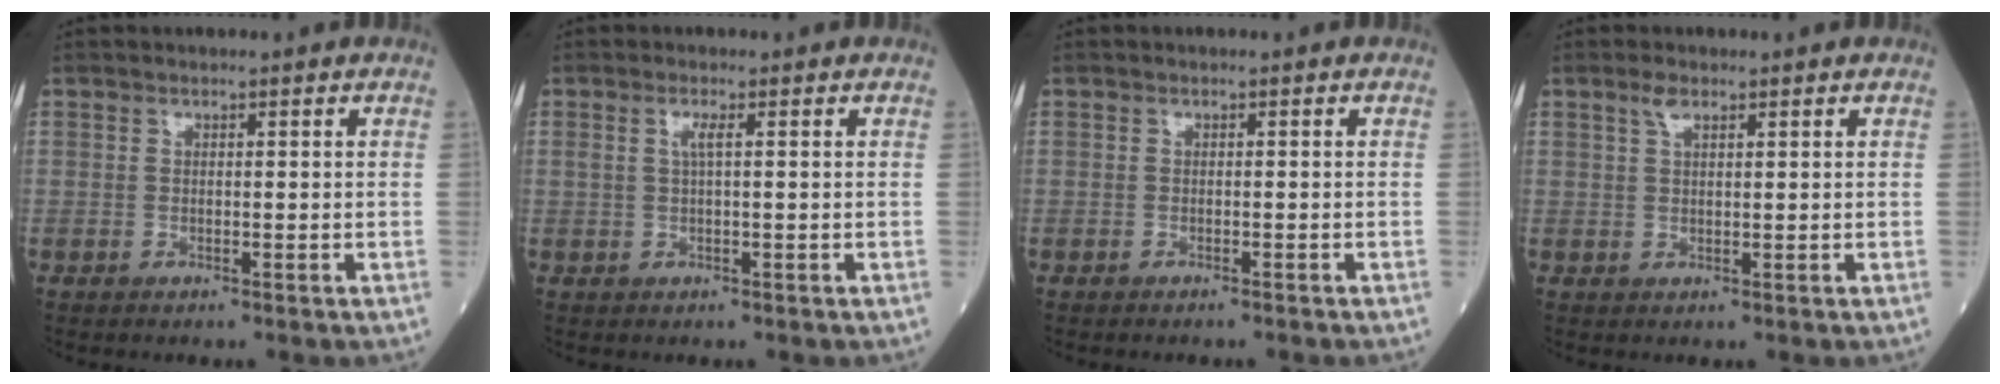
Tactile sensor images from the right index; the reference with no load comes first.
{"total": 1.6, "force": [0.4, 0.1, 1.6], "torque": [-0.038, 0.004, 0.007]}
{"total": 1.1, "force": [-1.0, 0.0, 0.4], "torque": [-0.008, -0.001, -0.013]}
{"total": 1.9, "force": [1.2, 0.6, 1.4], "torque": [-0.031, 0.006, 0.025]}